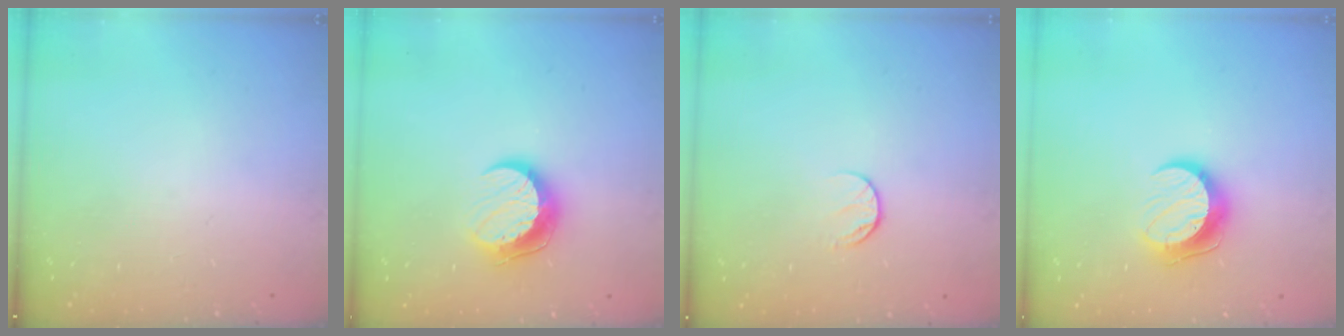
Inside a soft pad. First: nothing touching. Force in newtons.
{"total": 10.3, "press": 10.3, "slide": 0.7}
{"total": 6.8, "press": 6.7, "slide": 0.8}
{"total": 10.1, "press": 10.1, "slide": 0.4}